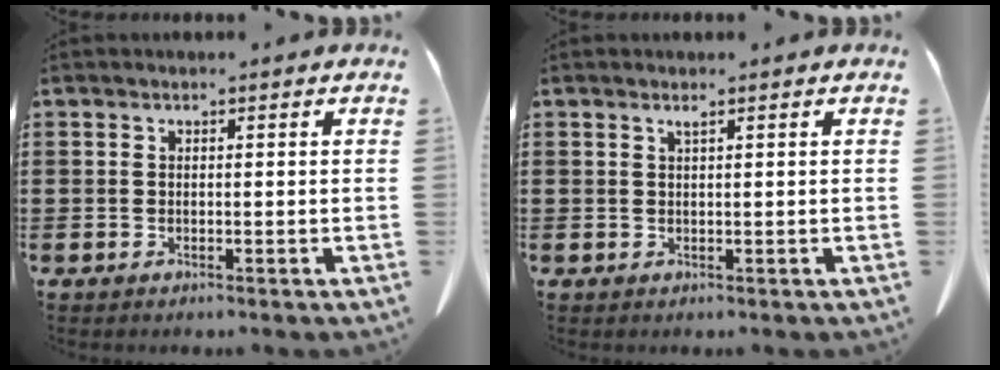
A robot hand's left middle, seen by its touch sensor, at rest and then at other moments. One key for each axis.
{"total": 0.7, "fx": 0.4, "fy": 0.0, "fz": 0.6, "tx": -0.012, "ty": -0.003, "tz": 0.010}